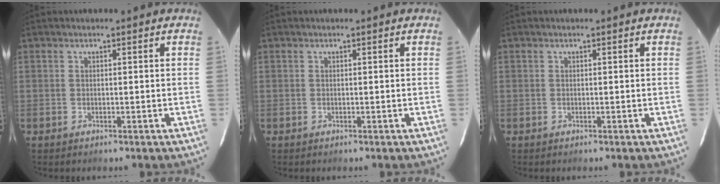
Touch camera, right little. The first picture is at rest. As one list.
[{"total": 0.0}, {"total": 0.0}]